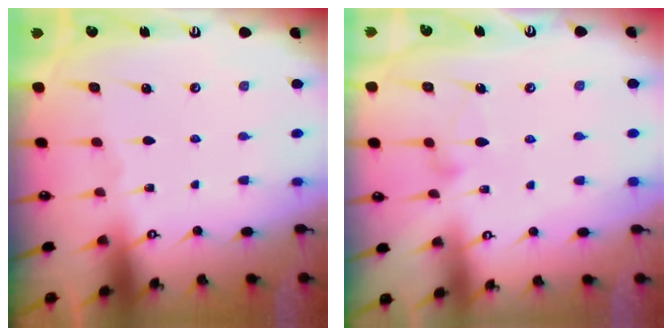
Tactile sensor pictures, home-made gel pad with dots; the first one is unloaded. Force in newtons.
{"total": 8.4, "press": 8.4, "slide": 0.5}